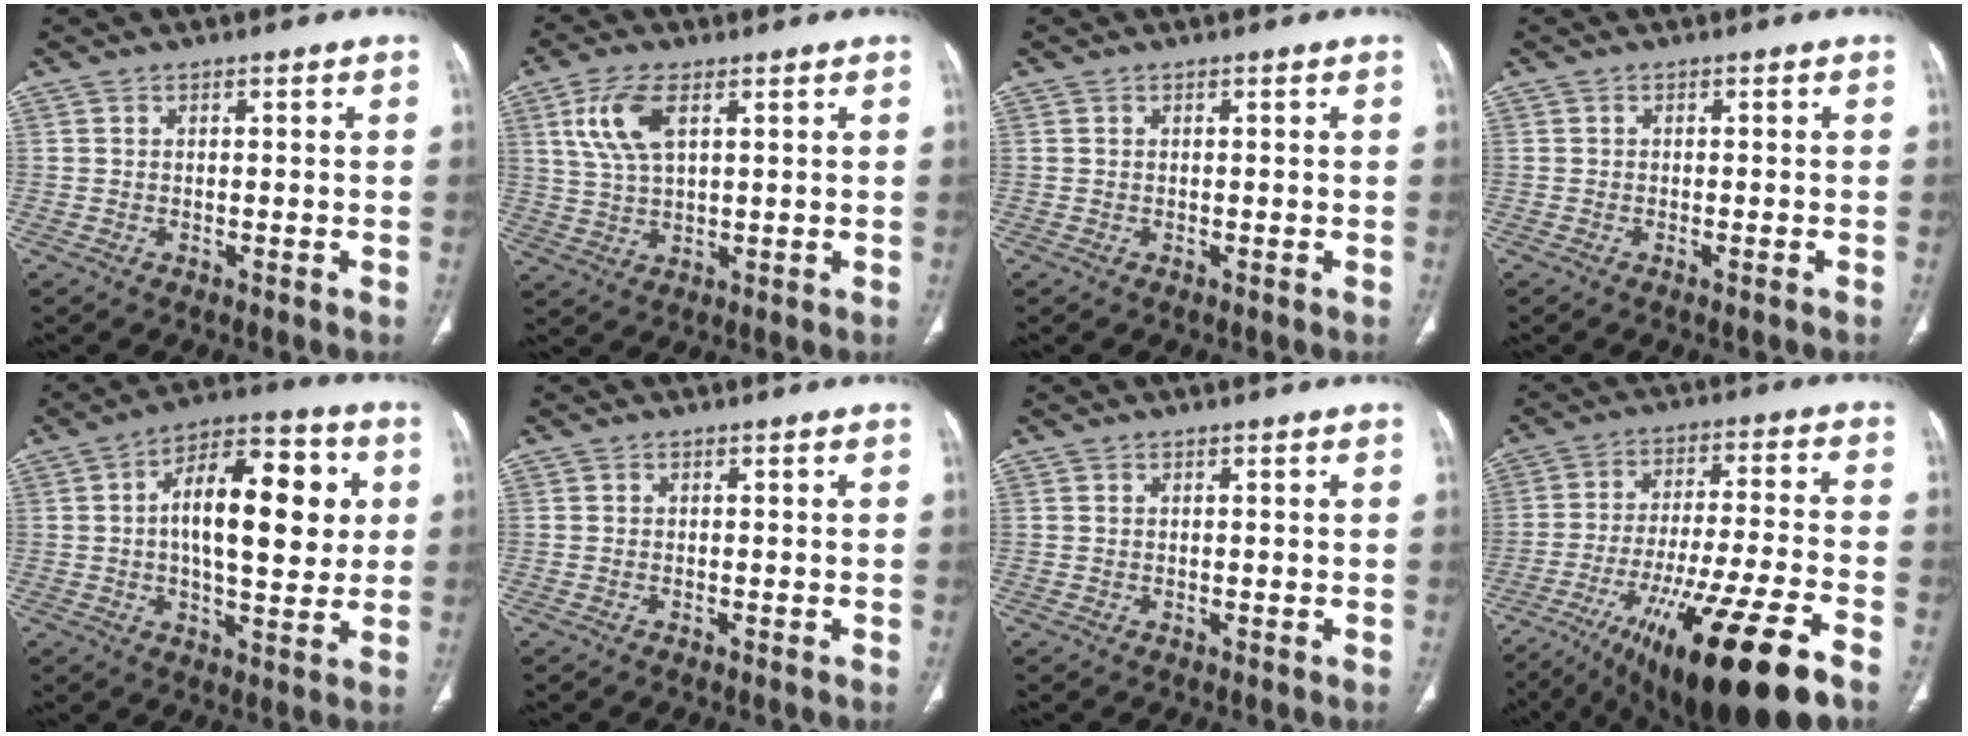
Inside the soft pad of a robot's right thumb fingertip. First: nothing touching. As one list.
[{"total": 8.3, "force": [3.2, 3.8, 6.6], "torque": [-0.144, -0.004, 0.068]}, {"total": 0.0}, {"total": 0.8, "force": [-0.5, 0.0, 0.6], "torque": [-0.015, -0.002, -0.006]}, {"total": 18.3, "force": [2.7, 8.4, 16.0], "torque": [-0.218, 0.017, 0.034]}, {"total": 0.0}, {"total": 0.0}, {"total": 23.0, "force": [-13.6, 3.9, 18.1], "torque": [-0.285, 0.030, -0.217]}]